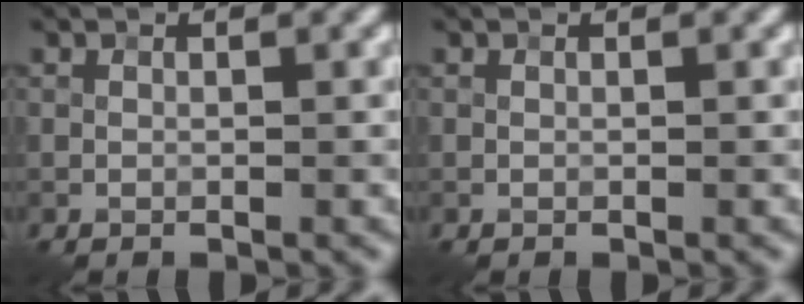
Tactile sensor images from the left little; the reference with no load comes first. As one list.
[{"total": 0.0}]